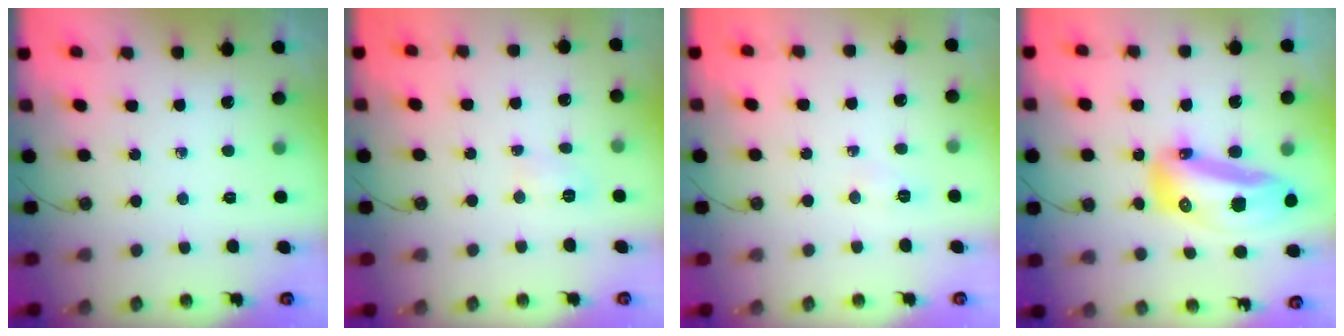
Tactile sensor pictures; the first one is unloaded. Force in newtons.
{"total": 3.7, "press": 3.6, "slide": 0.5}
{"total": 4.4, "press": 4.1, "slide": 1.7}
{"total": 27.1, "press": 21.3, "slide": 16.7}